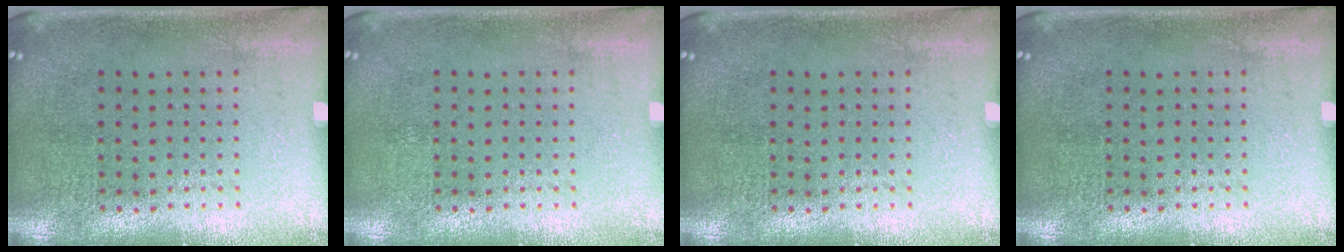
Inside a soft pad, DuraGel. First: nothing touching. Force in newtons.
{"total": 0.0}
{"total": 0.0}
{"total": 0.0}